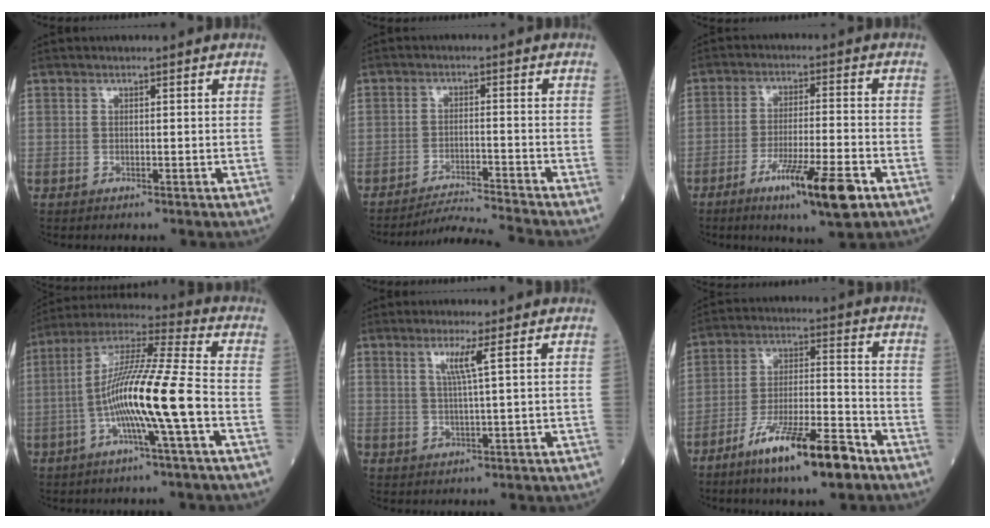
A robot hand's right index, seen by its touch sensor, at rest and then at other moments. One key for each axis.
{"total": 8.0, "fx": -7.4, "fy": -3.0, "fz": 0.7, "tx": -0.010, "ty": -0.009, "tz": -0.129}
{"total": 10.9, "fx": -5.9, "fy": 0.4, "fz": 9.1, "tx": -0.153, "ty": -0.022, "tz": -0.096}
{"total": 14.3, "fx": -3.7, "fy": -0.7, "fz": 13.8, "tx": -0.259, "ty": 0.009, "tz": -0.078}
{"total": 3.4, "fx": 1.4, "fy": -0.9, "fz": 2.9, "tx": -0.060, "ty": -0.004, "tz": 0.029}
{"total": 13.4, "fx": -8.7, "fy": 1.7, "fz": 10.0, "tx": -0.178, "ty": -0.017, "tz": -0.152}